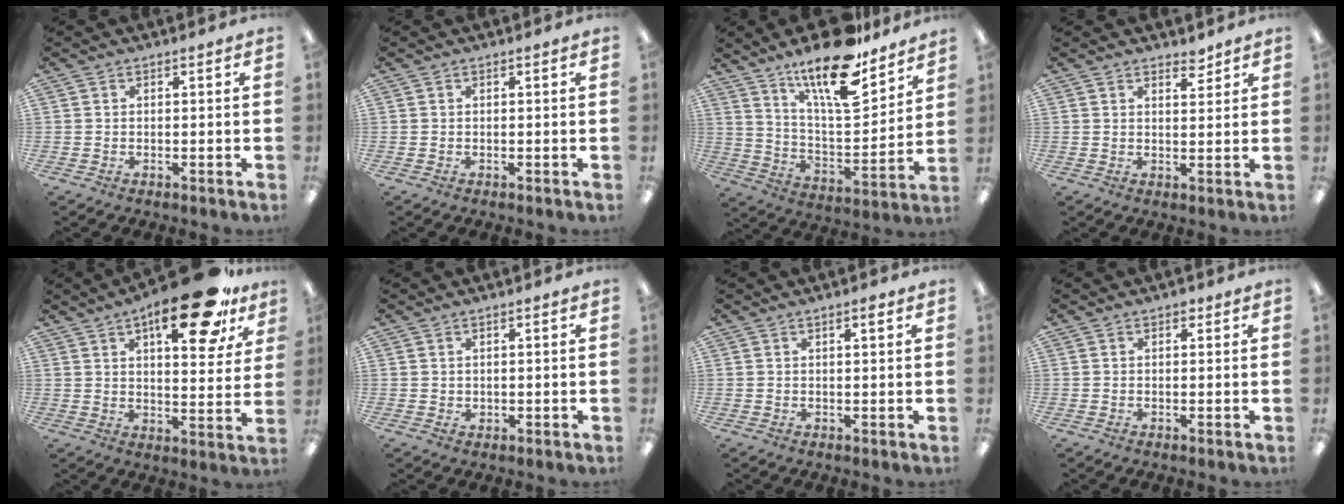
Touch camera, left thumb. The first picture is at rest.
{"total": 0.0}
{"total": 19.0, "force": [14.3, 5.8, 11.1], "torque": [-0.195, -0.089, 0.241]}
{"total": 3.1, "force": [2.8, 1.1, 0.9], "torque": [0.003, -0.019, 0.046]}
{"total": 20.1, "force": [12.0, 7.4, 14.3], "torque": [-0.201, -0.055, 0.186]}
{"total": 0.9, "force": [0.5, 0.8, 0.1], "torque": [-0.003, 0.004, 0.008]}
{"total": 1.8, "force": [1.0, 0.2, 1.4], "torque": [-0.023, -0.002, 0.015]}
{"total": 1.0, "force": [0.6, 0.6, 0.5], "torque": [-0.003, 0.000, 0.010]}